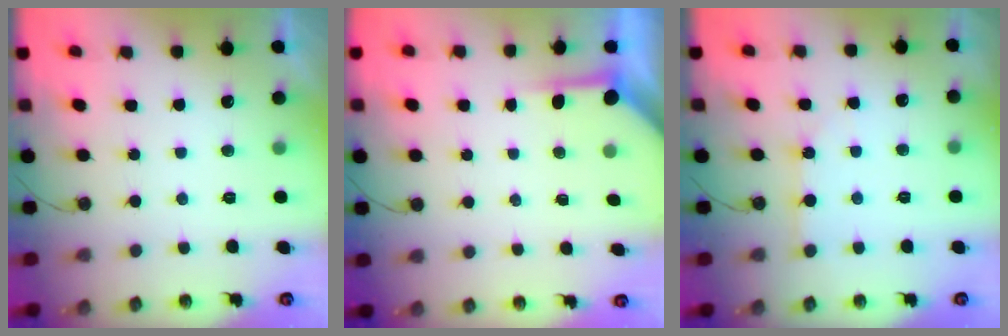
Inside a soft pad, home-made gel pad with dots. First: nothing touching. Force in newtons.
{"total": 3.5, "press": 3.5, "slide": 0.5}
{"total": 2.4, "press": 2.4, "slide": 0.1}